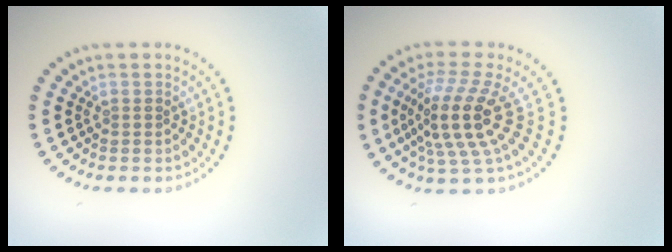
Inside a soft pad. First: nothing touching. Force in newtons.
{"total": 5.2, "press": 4.1, "slide": 3.2}